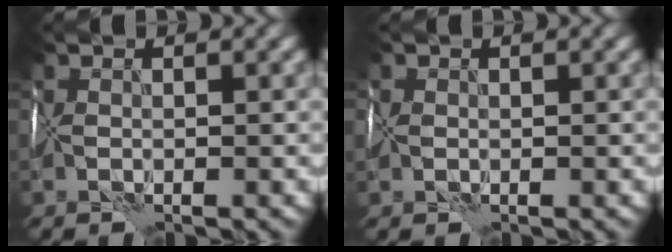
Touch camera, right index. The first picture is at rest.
{"total": 0.8, "force": [0.1, 0.8, 0.3], "torque": [-0.007, -0.001, 0.001]}